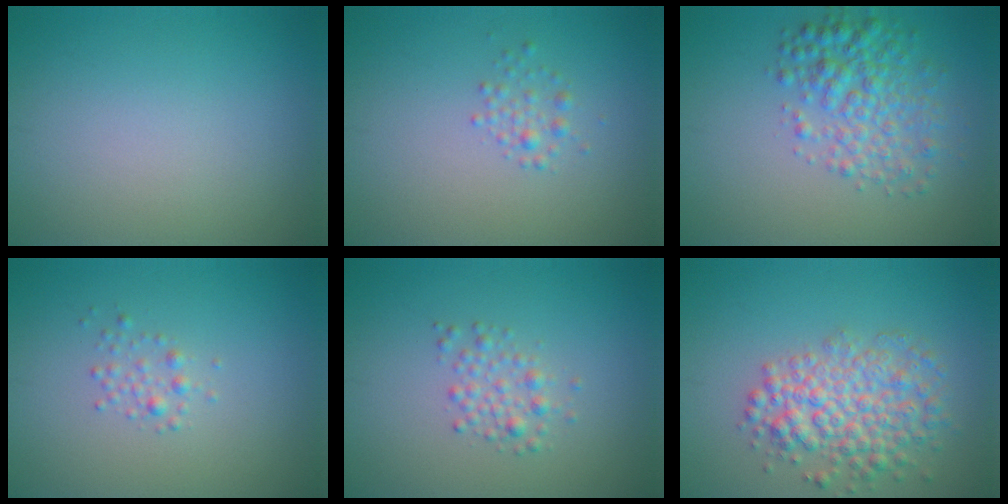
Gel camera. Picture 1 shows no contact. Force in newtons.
{"total": 1.3, "press": 1.3, "slide": 0.0}
{"total": 4.2, "press": 4.2, "slide": 0.1}
{"total": 1.2, "press": 1.2, "slide": 0.0}
{"total": 1.8, "press": 1.8, "slide": 0.0}
{"total": 5.2, "press": 5.2, "slide": 0.2}